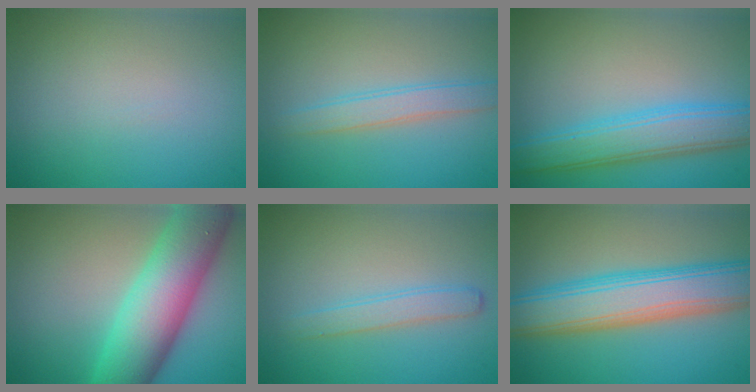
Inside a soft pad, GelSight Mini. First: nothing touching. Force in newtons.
{"total": 2.5, "press": 2.5, "slide": 0.0}
{"total": 5.7, "press": 5.7, "slide": 0.2}
{"total": 10.6, "press": 10.5, "slide": 0.5}
{"total": 2.0, "press": 2.0, "slide": 0.0}
{"total": 9.1, "press": 9.1, "slide": 0.5}